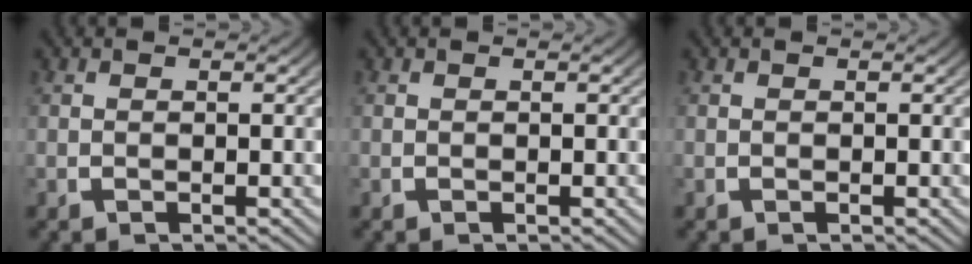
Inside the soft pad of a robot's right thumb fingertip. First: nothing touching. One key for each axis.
{"total": 0.0}
{"total": 0.0}